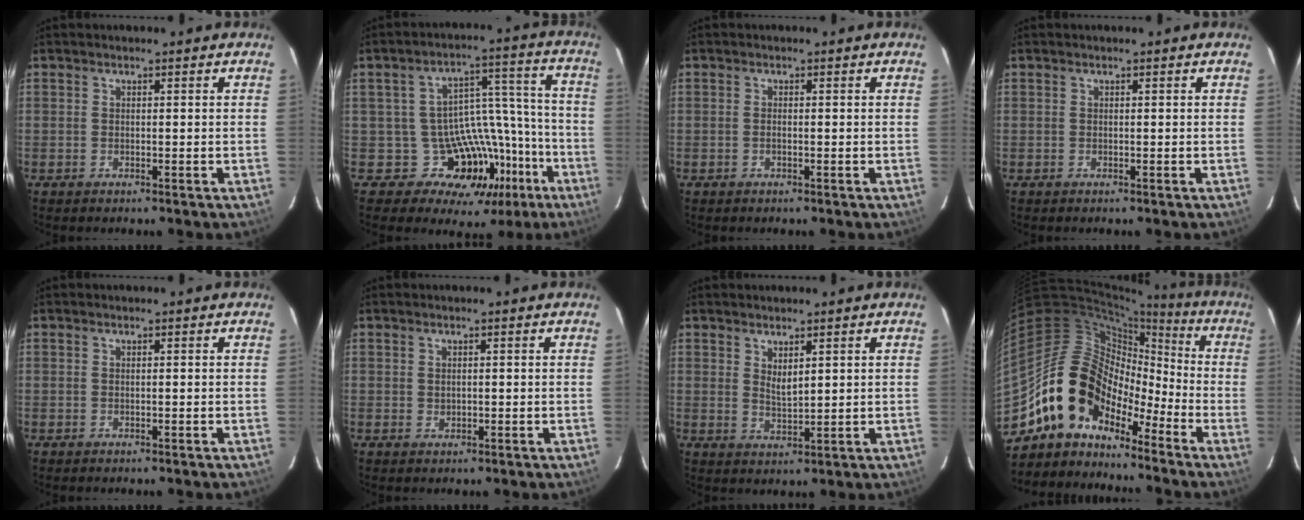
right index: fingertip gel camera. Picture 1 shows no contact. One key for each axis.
{"total": 16.1, "fx": -9.9, "fy": 11.6, "fz": 5.0, "tx": -0.074, "ty": 0.063, "tz": -0.125}
{"total": 0.7, "fx": -0.2, "fy": 0.2, "fz": 0.6, "tx": -0.014, "ty": 0.001, "tz": -0.005}
{"total": 0.0}
{"total": 0.0}
{"total": 1.0, "fx": 0.2, "fy": 1.0, "fz": 0.3, "tx": -0.004, "ty": 0.000, "tz": 0.006}
{"total": 3.3, "fx": 1.6, "fy": 1.2, "fz": 2.6, "tx": -0.044, "ty": -0.006, "tz": 0.029}
{"total": 14.4, "fx": -9.9, "fy": 9.1, "fz": 5.3, "tx": -0.106, "ty": 0.034, "tz": -0.192}